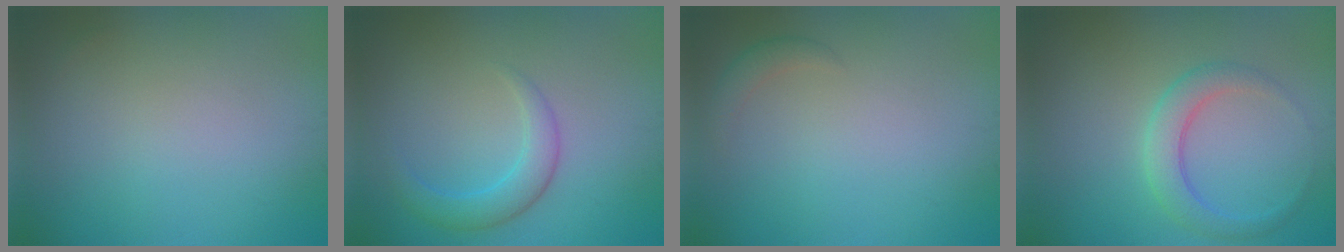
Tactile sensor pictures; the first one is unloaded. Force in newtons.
{"total": 2.8, "press": 2.8, "slide": 0.1}
{"total": 1.1, "press": 1.1, "slide": 0.1}
{"total": 3.0, "press": 3.0, "slide": 0.1}